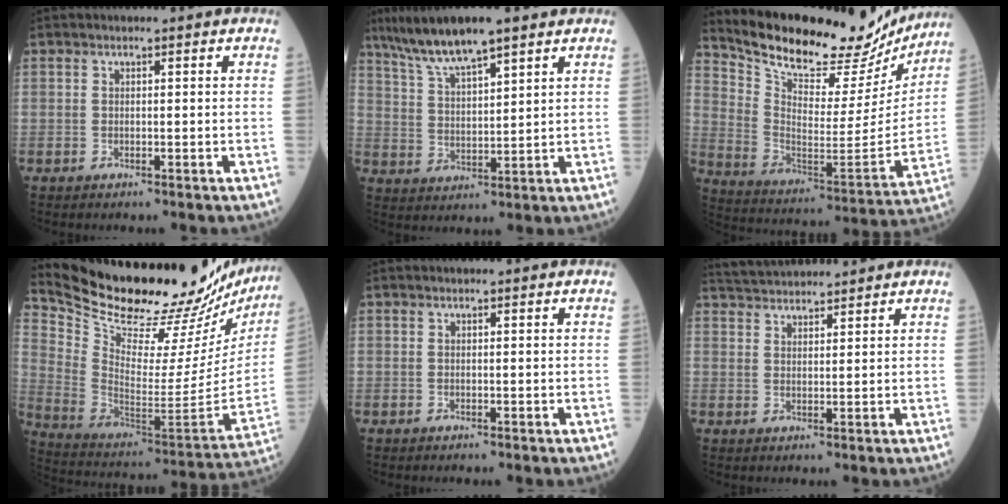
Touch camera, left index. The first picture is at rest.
{"total": 10.3, "force": [8.1, 1.2, 6.3], "torque": [-0.118, 0.017, 0.152]}
{"total": 23.8, "force": [21.7, 6.3, 7.5], "torque": [-0.125, -0.043, 0.312]}
{"total": 32.3, "force": [29.4, 3.6, 12.9], "torque": [-0.218, -0.122, 0.409]}
{"total": 0.0}
{"total": 8.1, "force": [7.9, 0.9, 1.8], "torque": [-0.034, 0.034, 0.132]}